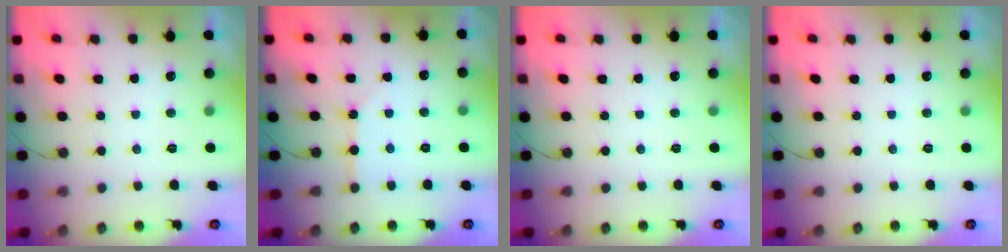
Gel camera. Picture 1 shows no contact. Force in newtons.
{"total": 2.2, "press": 2.2, "slide": 0.3}
{"total": 0.0}
{"total": 0.0}